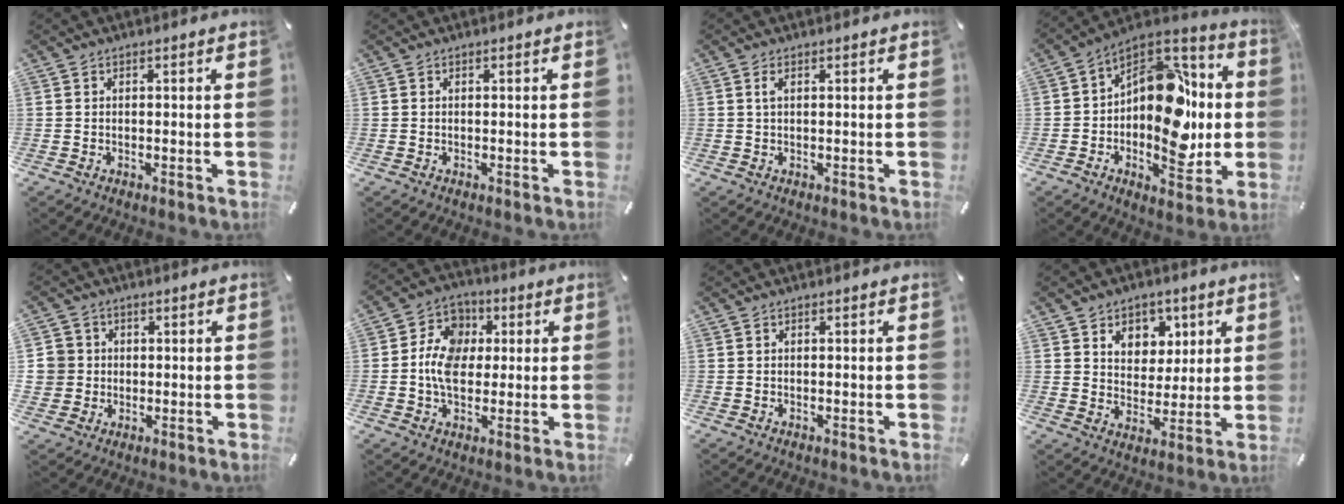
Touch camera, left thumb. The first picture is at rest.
{"total": 0.0}
{"total": 1.2, "force": [0.3, 0.2, 1.2], "torque": [-0.026, 0.001, 0.006]}
{"total": 19.6, "force": [-0.9, 13.2, 14.5], "torque": [-0.196, -0.005, -0.002]}
{"total": 5.7, "force": [0.9, 5.6, 0.6], "torque": [-0.016, 0.004, 0.016]}
{"total": 10.1, "force": [-0.1, 8.2, 5.9], "torque": [-0.116, 0.012, -0.005]}
{"total": 0.0}
{"total": 8.0, "force": [3.8, 6.7, 1.9], "torque": [-0.023, -0.021, 0.065]}